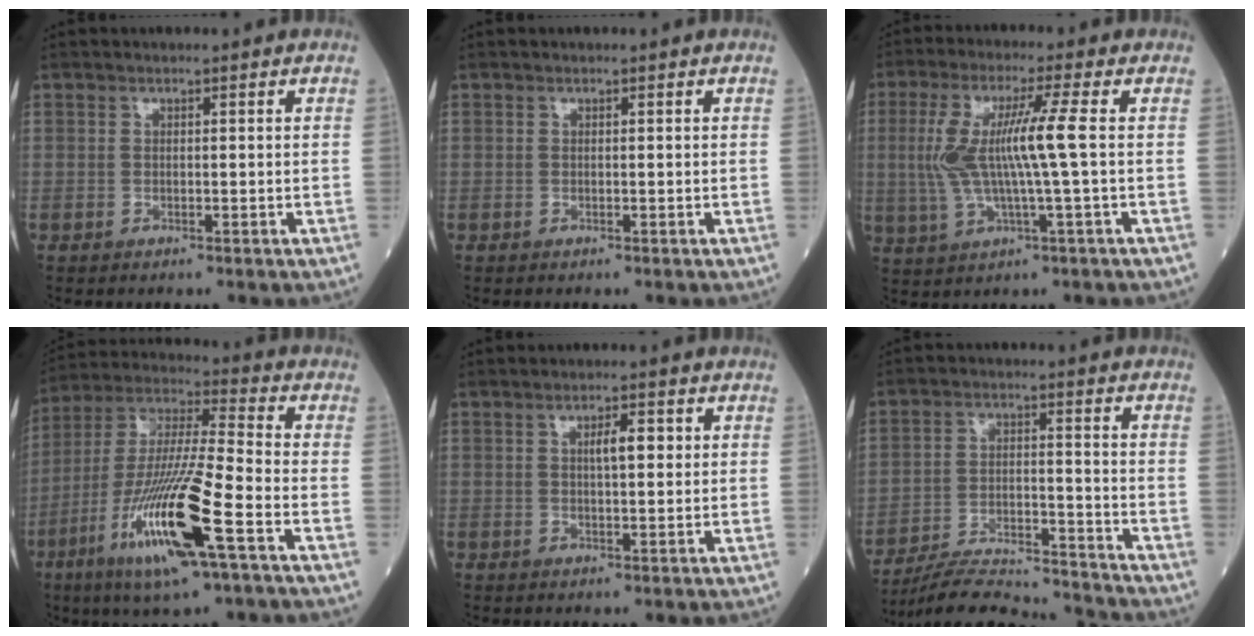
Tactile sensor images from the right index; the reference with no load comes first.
{"total": 0.0}
{"total": 9.6, "force": [0.6, -0.2, 9.6], "torque": [-0.211, 0.009, 0.013]}
{"total": 18.9, "force": [-7.8, 1.3, 17.2], "torque": [-0.368, -0.031, -0.148]}
{"total": 3.5, "force": [0.9, 0.9, 3.3], "torque": [-0.054, 0.006, 0.015]}
{"total": 14.2, "force": [-13.8, 0.5, 2.9], "torque": [-0.050, 0.009, -0.220]}